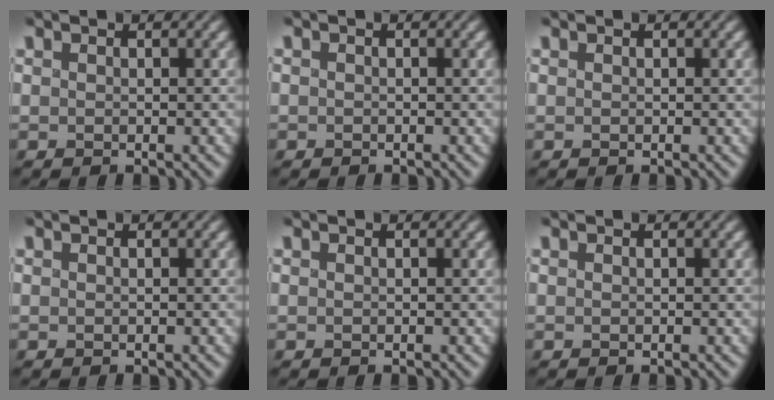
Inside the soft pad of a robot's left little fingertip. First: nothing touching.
{"total": 0.7, "force": [-0.5, 0.5, 0.1], "torque": [-0.003, -0.004, -0.013]}
{"total": 0.0}
{"total": 0.0}
{"total": 0.0}
{"total": 0.0}